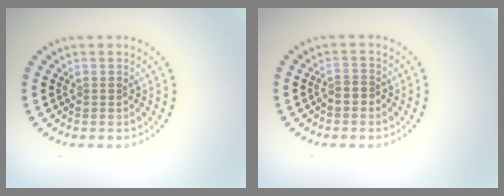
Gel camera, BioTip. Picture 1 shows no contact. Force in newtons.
{"total": 1.2, "press": 1.1, "slide": 0.5}